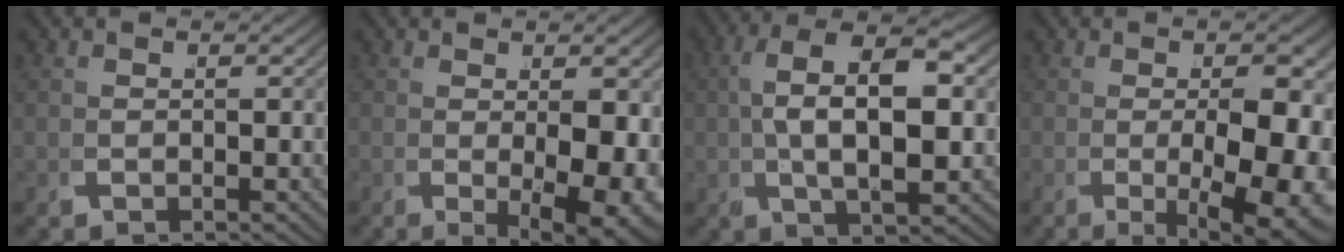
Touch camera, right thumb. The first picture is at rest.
{"total": 7.2, "force": [-0.5, 3.4, 6.4], "torque": [-0.103, -0.016, 0.004]}
{"total": 8.2, "force": [2.2, 3.0, 7.3], "torque": [-0.134, 0.002, 0.041]}
{"total": 9.9, "force": [-1.3, 4.8, 8.6], "torque": [-0.132, -0.029, -0.001]}